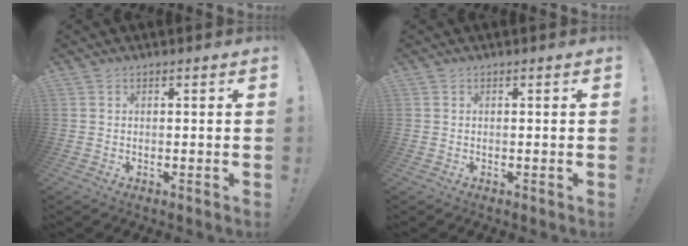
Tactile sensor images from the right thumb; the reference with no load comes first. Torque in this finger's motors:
{"motor_torque": [0.00, 0.00, 0.00, 0.00, 0.00]}